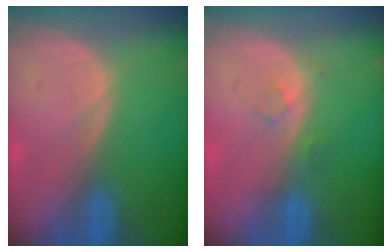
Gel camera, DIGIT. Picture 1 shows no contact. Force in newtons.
{"total": 1.7, "press": 1.7, "slide": 0.2}